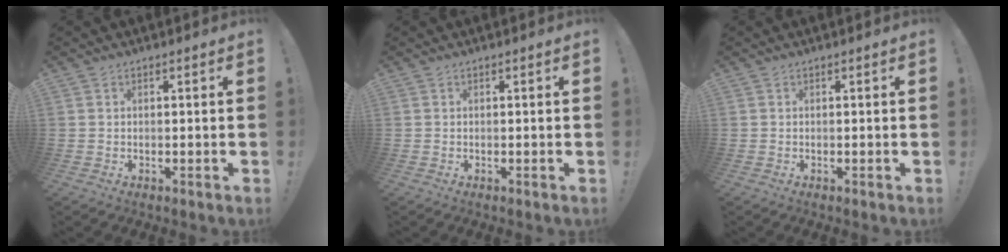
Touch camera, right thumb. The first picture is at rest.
{"total": 0.0}
{"total": 0.0}